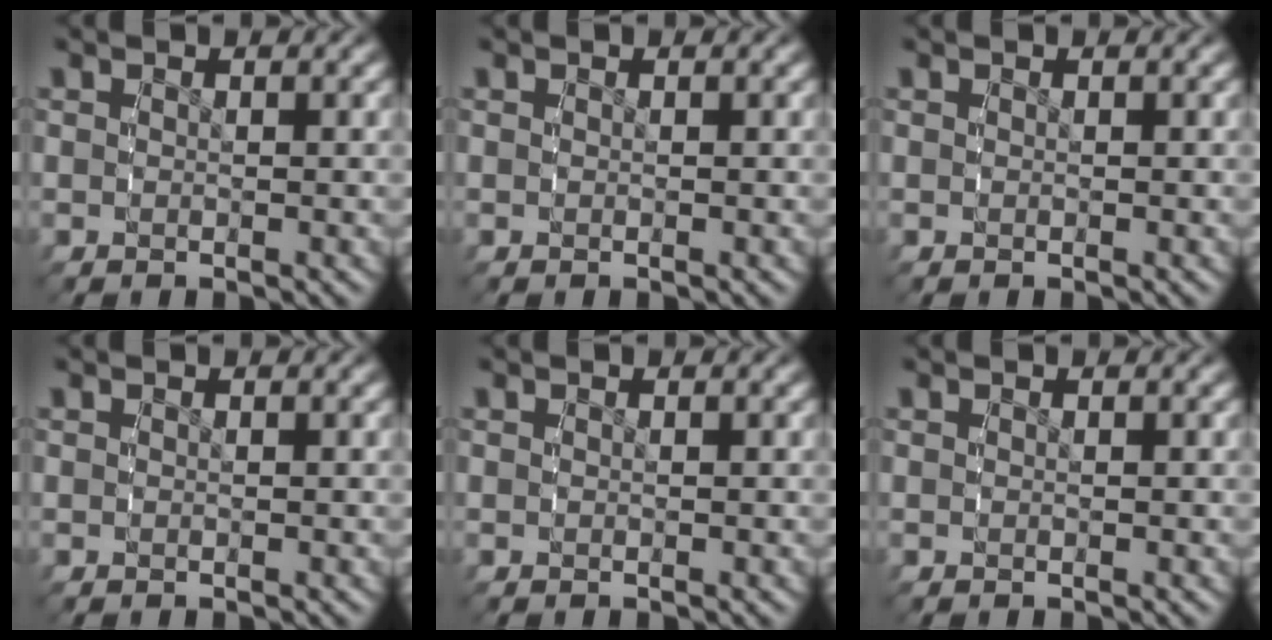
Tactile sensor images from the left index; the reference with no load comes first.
{"total": 0.0}
{"total": 0.0}
{"total": 0.0}
{"total": 0.0}
{"total": 0.0}